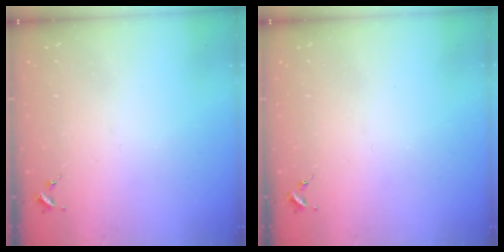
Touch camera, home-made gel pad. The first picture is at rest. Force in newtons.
{"total": 0.0}